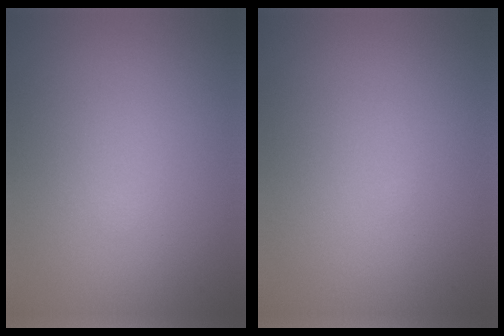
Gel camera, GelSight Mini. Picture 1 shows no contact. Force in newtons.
{"total": 0.0}